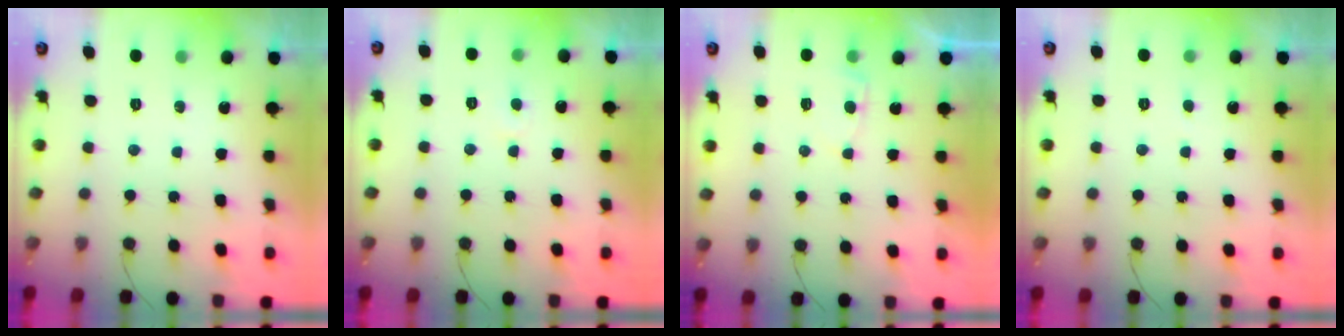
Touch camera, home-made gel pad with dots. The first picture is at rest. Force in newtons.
{"total": 3.2, "press": 3.2, "slide": 0.4}
{"total": 2.3, "press": 2.3, "slide": 0.2}
{"total": 0.7, "press": 0.7, "slide": 0.1}